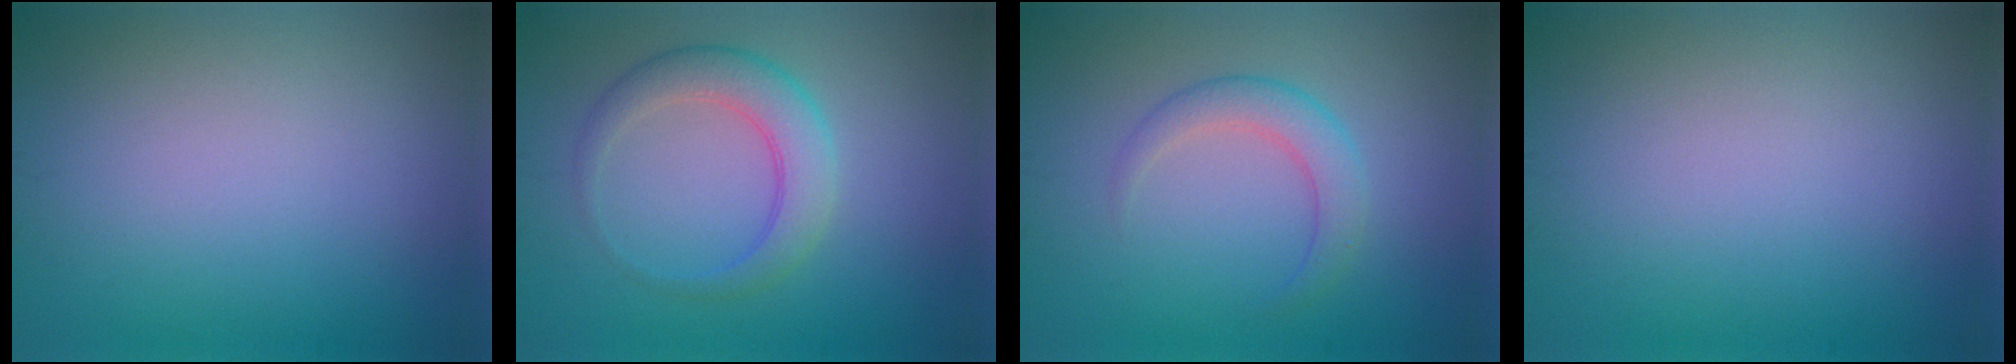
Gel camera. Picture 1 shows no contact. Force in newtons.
{"total": 4.1, "press": 4.0, "slide": 0.3}
{"total": 2.8, "press": 2.8, "slide": 0.1}
{"total": 0.0}